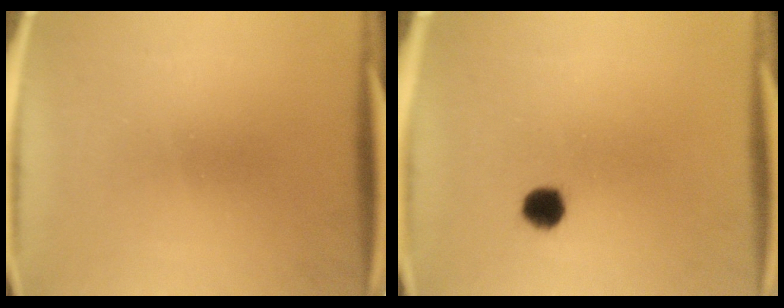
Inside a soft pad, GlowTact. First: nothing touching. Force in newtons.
{"total": 3.8}